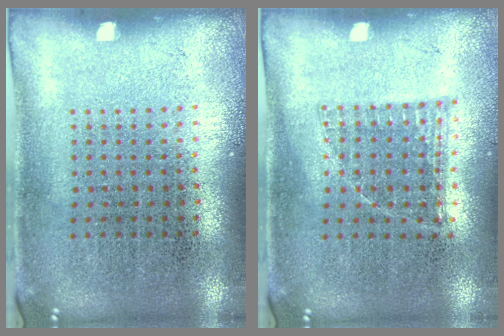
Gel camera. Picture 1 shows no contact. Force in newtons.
{"total": 0.8, "press": 0.8, "slide": 0.3}